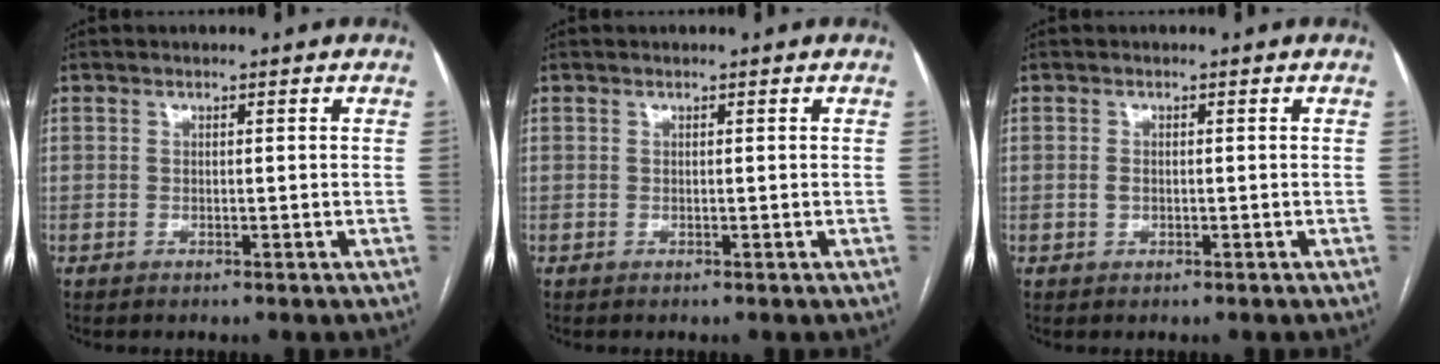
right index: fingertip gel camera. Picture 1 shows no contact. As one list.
[{"total": 0.0}, {"total": 1.0, "force": [-0.2, 0.7, 0.6], "torque": [-0.014, 0.001, -0.003]}]